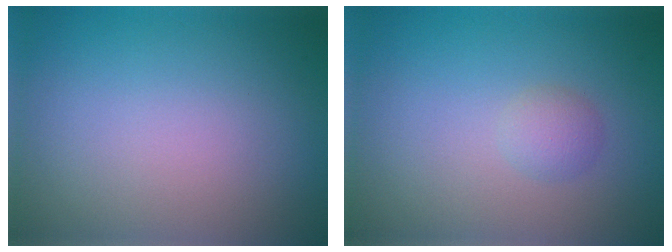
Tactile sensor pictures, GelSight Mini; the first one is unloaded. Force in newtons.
{"total": 1.4, "press": 1.4, "slide": 0.1}